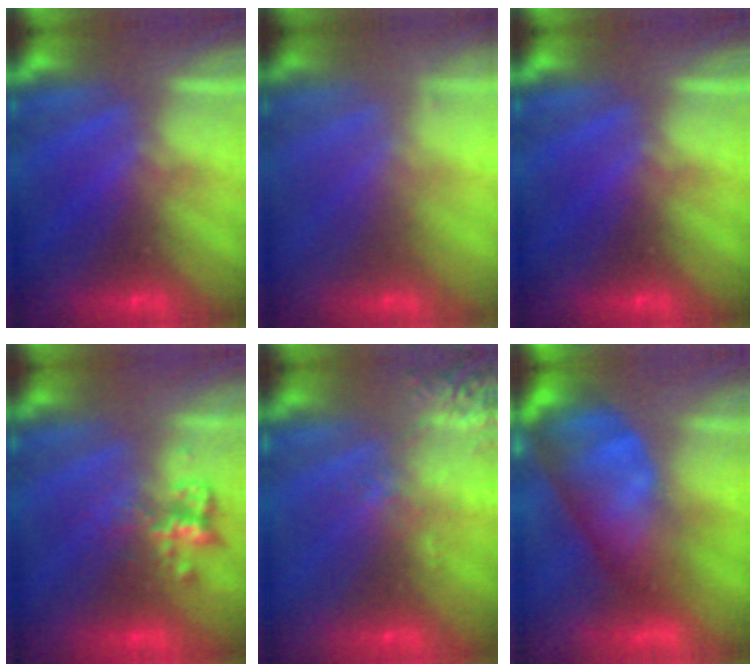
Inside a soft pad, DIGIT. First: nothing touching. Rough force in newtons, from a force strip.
{"total": 1.6}
{"total": 0.0}
{"total": 2.3}
{"total": 2.6}
{"total": 7.5}